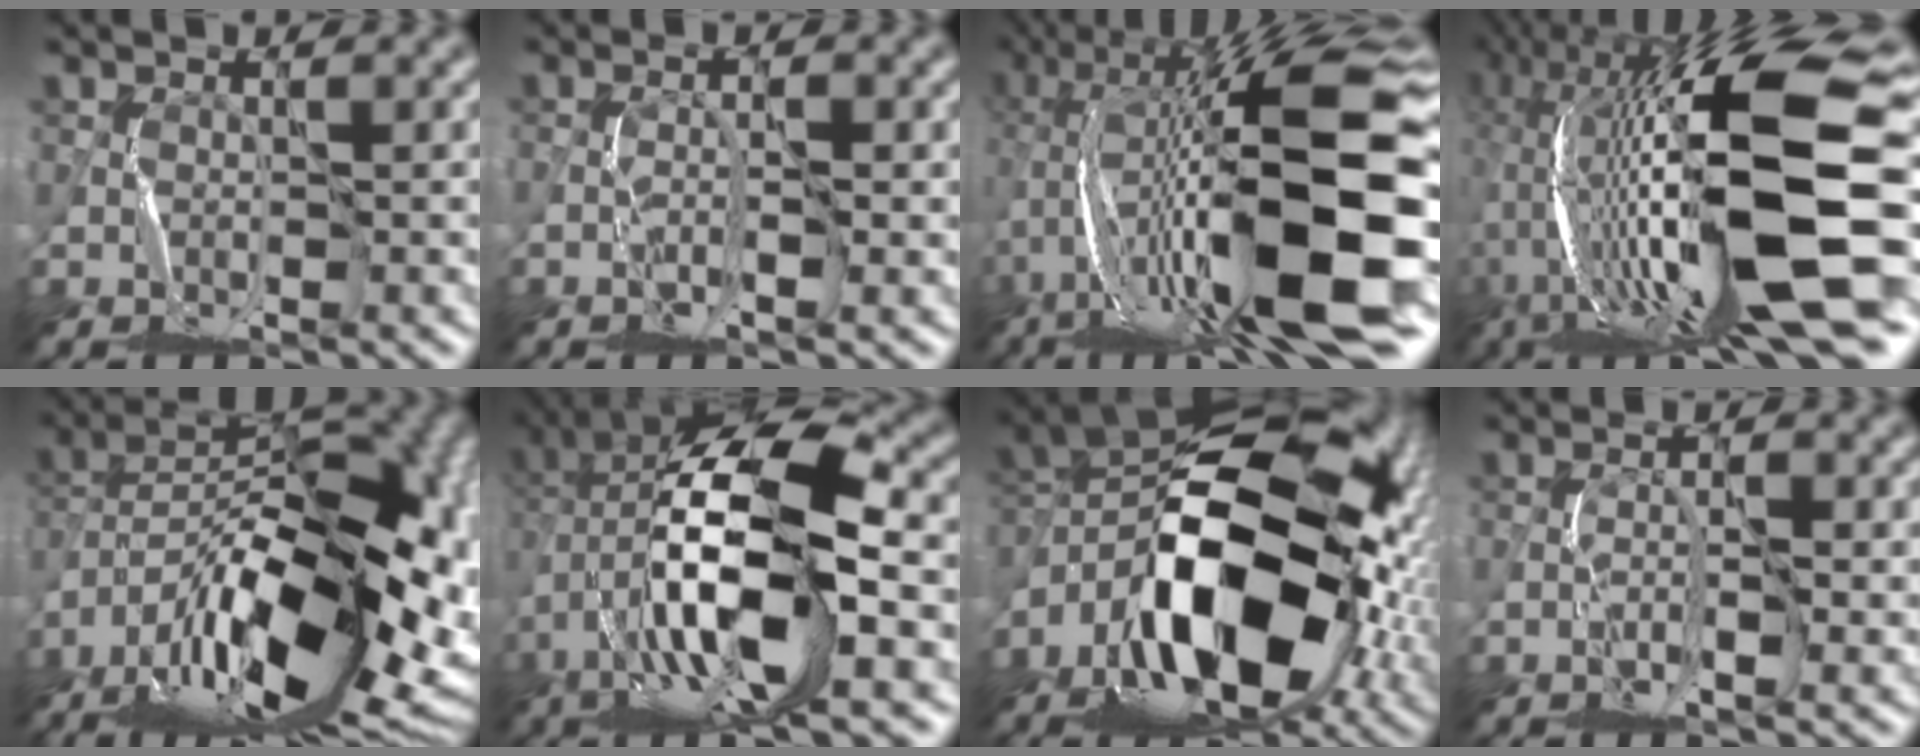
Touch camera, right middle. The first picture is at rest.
{"total": 1.9, "force": [-0.8, 0.3, 1.7], "torque": [-0.034, 0.001, -0.017]}
{"total": 18.0, "force": [-2.0, 4.8, 17.2], "torque": [-0.289, 0.036, -0.040]}
{"total": 19.3, "force": [-0.4, 5.7, 18.4], "torque": [-0.334, 0.003, -0.005]}
{"total": 19.2, "force": [-8.9, 8.5, 14.8], "torque": [-0.220, 0.019, -0.129]}
{"total": 14.5, "force": [-2.2, 5.5, 13.3], "torque": [-0.249, 0.019, -0.046]}
{"total": 15.8, "force": [-5.0, 8.5, 12.3], "torque": [-0.192, 0.012, -0.096]}
{"total": 2.4, "force": [-0.9, 0.5, 2.1], "torque": [-0.042, 0.000, -0.018]}